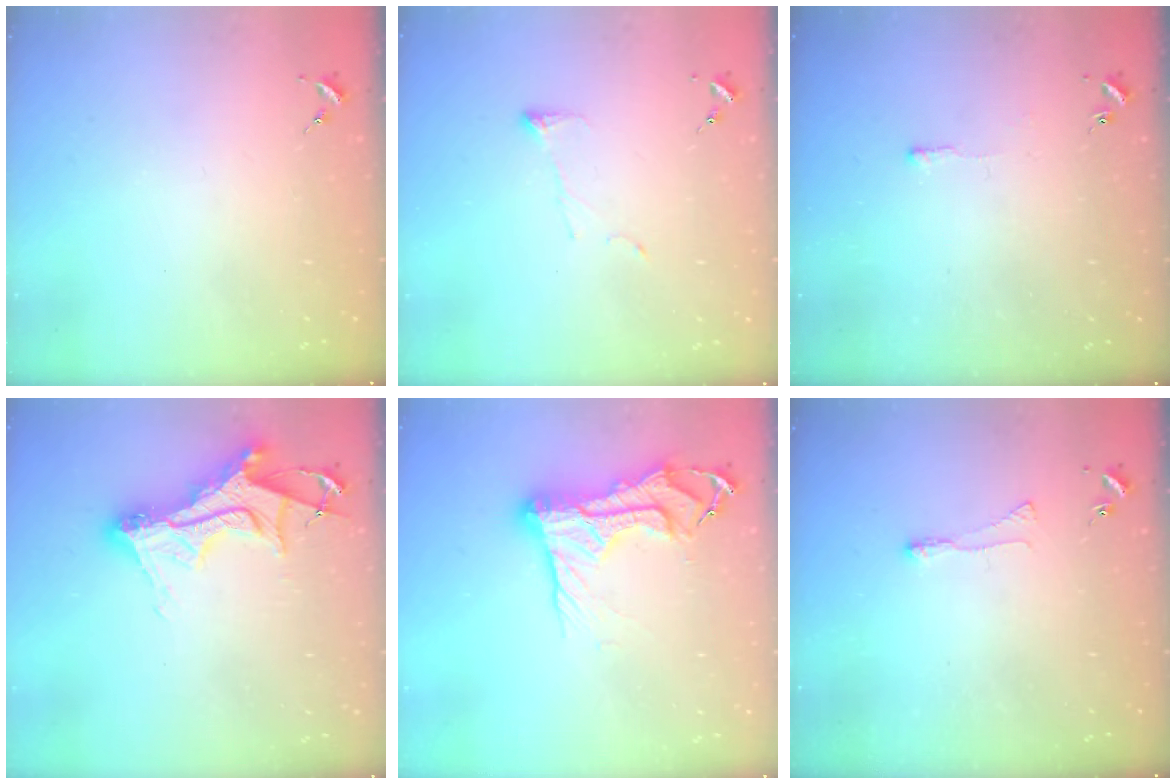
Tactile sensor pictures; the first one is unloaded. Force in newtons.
{"total": 5.8, "press": 5.8, "slide": 0.7}
{"total": 2.6, "press": 2.6, "slide": 0.4}
{"total": 15.9, "press": 15.8, "slide": 1.4}
{"total": 18.5, "press": 18.4, "slide": 1.8}
{"total": 3.4, "press": 3.3, "slide": 0.5}